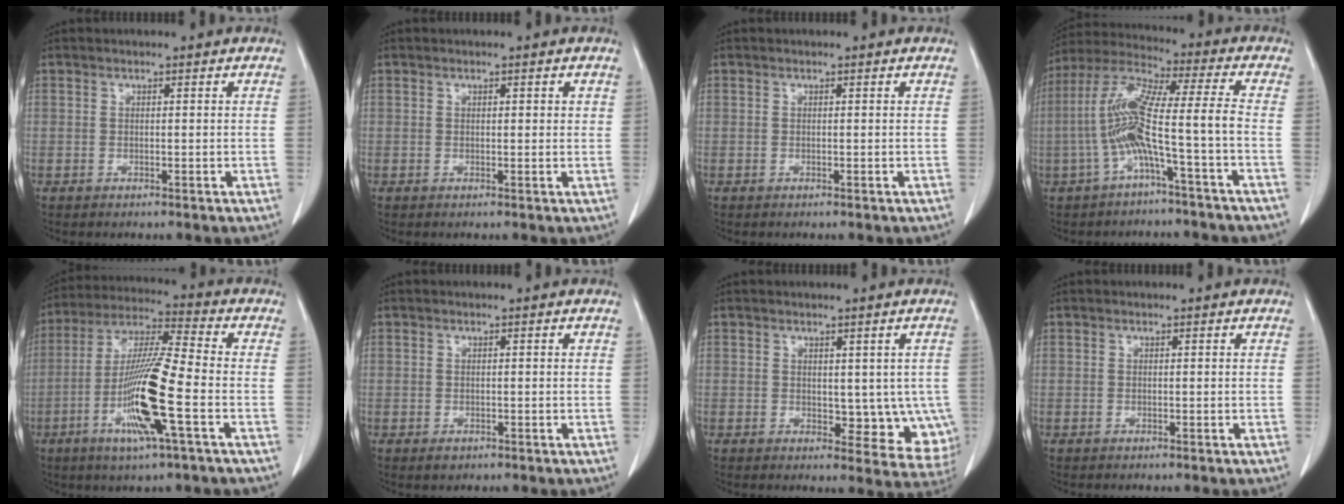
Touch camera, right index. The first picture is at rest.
{"total": 1.2, "force": [0.5, 0.5, 0.9], "torque": [-0.012, 0.001, 0.004]}
{"total": 0.0}
{"total": 11.1, "force": [-3.3, -0.5, 10.6], "torque": [-0.220, 0.027, -0.068]}
{"total": 15.2, "force": [-4.9, 0.3, 14.4], "torque": [-0.290, -0.014, -0.097]}
{"total": 1.1, "force": [-0.5, 0.9, 0.4], "torque": [-0.005, 0.002, -0.003]}
{"total": 7.9, "force": [-0.6, 4.8, 6.2], "torque": [-0.045, -0.003, 0.002]}
{"total": 0.0}